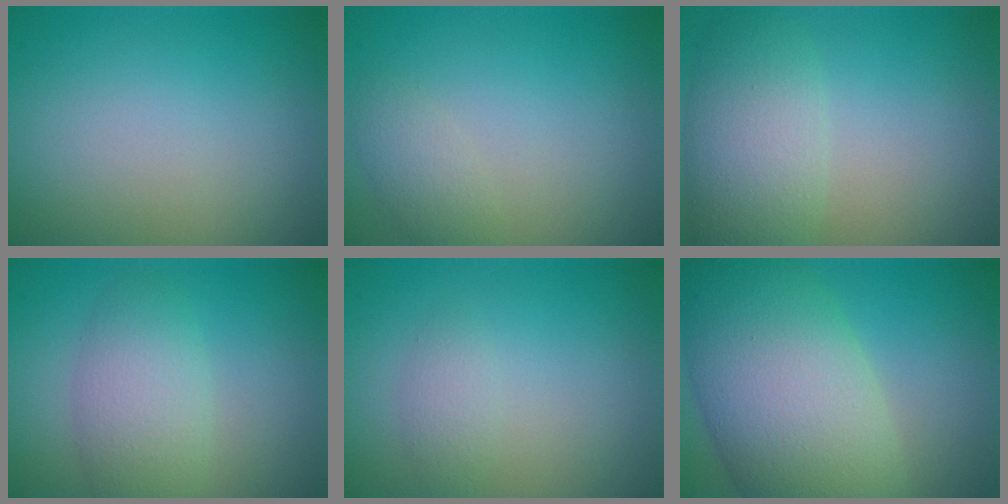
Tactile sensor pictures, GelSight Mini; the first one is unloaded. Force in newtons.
{"total": 1.5, "press": 1.5, "slide": 0.1}
{"total": 4.7, "press": 4.7, "slide": 0.1}
{"total": 3.8, "press": 3.8, "slide": 0.2}
{"total": 1.1, "press": 1.1, "slide": 0.1}
{"total": 11.0, "press": 10.9, "slide": 0.4}